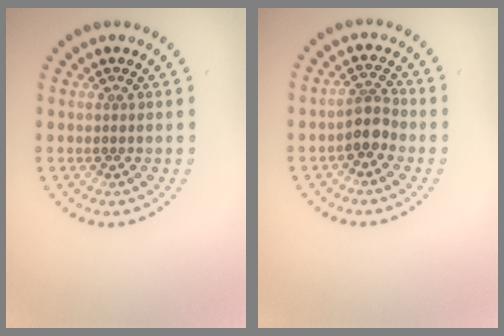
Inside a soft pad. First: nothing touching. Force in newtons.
{"total": 2.2, "press": 1.9, "slide": 1.1}